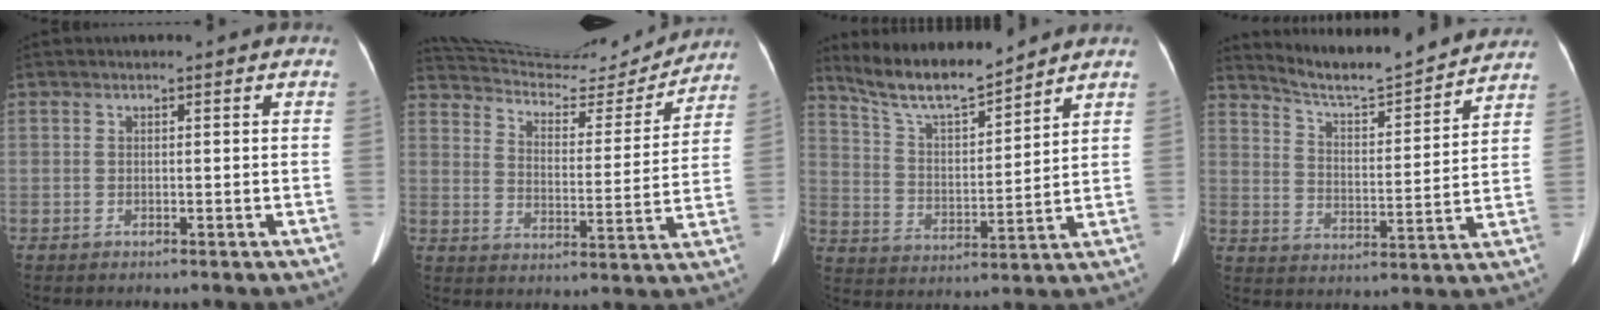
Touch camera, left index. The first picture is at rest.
{"total": 19.5, "force": [18.7, 2.9, 4.8], "torque": [-0.075, -0.019, 0.265]}
{"total": 10.9, "force": [10.1, 0.6, 4.0], "torque": [-0.082, 0.001, 0.191]}
{"total": 13.6, "force": [13.2, 0.2, 3.5], "torque": [-0.065, 0.002, 0.200]}